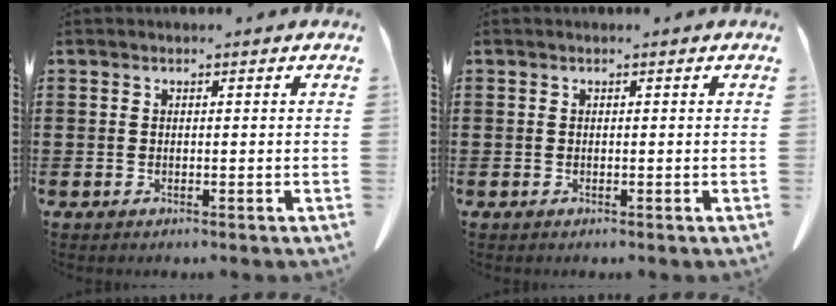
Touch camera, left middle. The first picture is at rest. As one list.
[{"total": 0.0}]